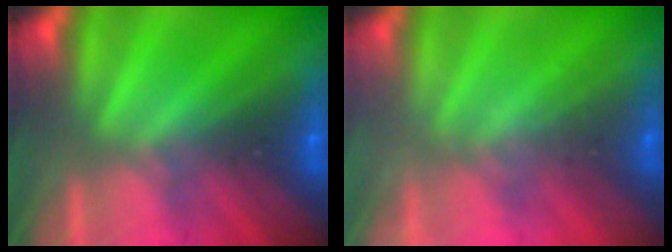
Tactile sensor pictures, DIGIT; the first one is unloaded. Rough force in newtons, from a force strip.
{"total": 2.1}